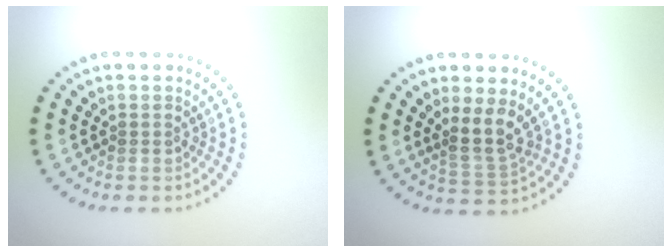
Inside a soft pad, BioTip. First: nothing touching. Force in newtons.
{"total": 2.8, "press": 2.2, "slide": 1.7}